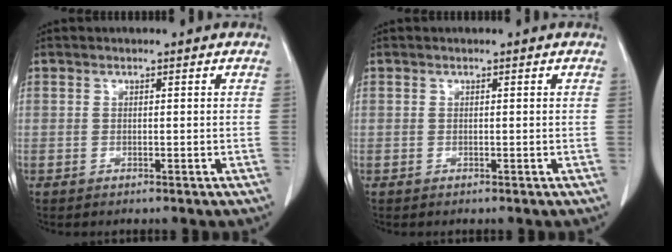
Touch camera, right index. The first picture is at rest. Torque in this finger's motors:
{"motor_torque": [0.01, 0.00, 0.00, 0.00]}